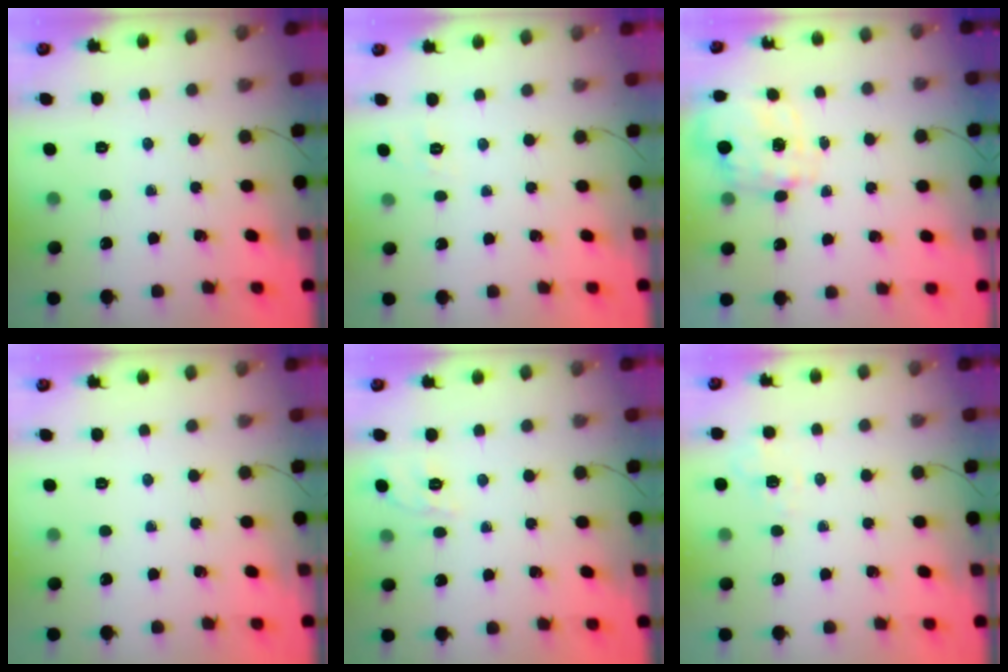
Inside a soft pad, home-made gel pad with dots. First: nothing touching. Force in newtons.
{"total": 5.7, "press": 5.5, "slide": 1.6}
{"total": 2.5, "press": 2.4, "slide": 1.0}
{"total": 0.0}
{"total": 2.0, "press": 1.2, "slide": 1.5}
{"total": 2.4, "press": 1.7, "slide": 1.7}